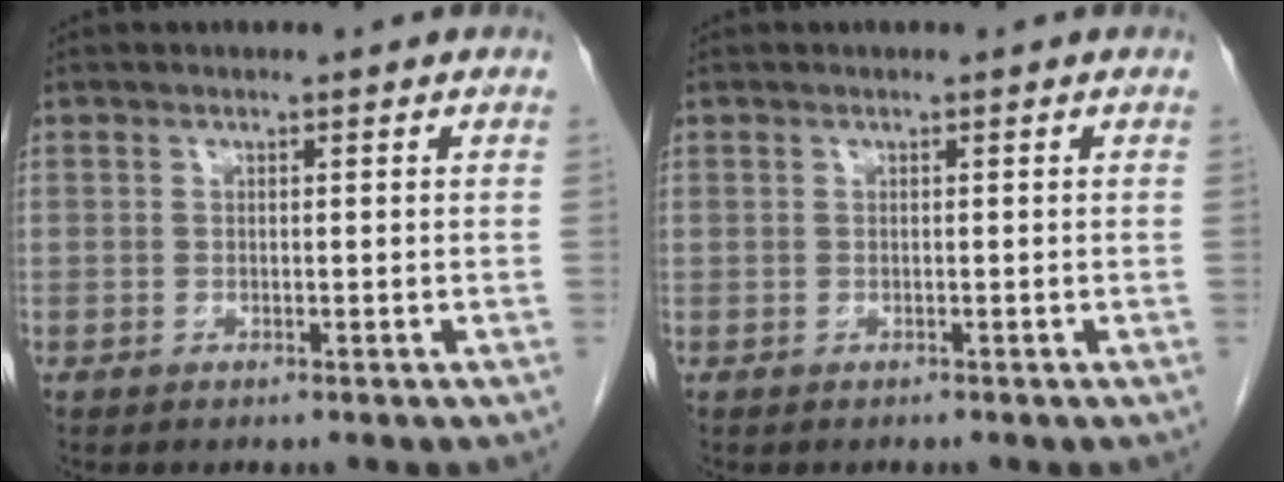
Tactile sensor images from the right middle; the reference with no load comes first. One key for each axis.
{"total": 0.0}